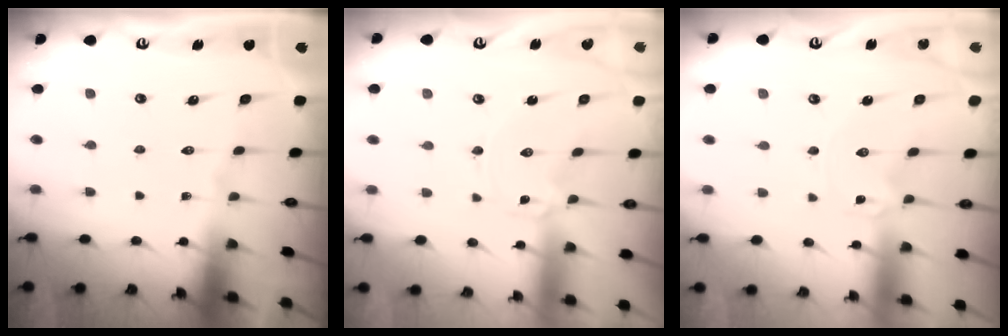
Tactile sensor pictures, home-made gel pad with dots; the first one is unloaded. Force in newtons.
{"total": 0.0}
{"total": 0.0}